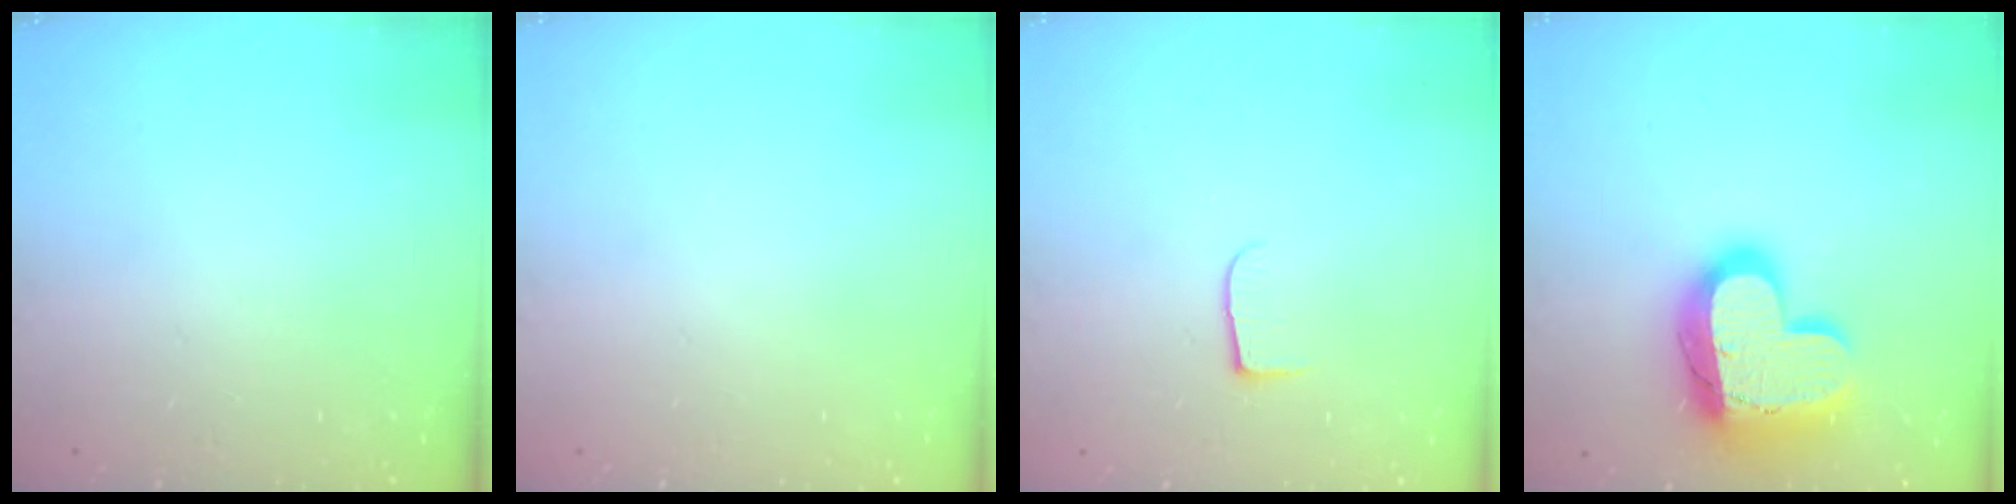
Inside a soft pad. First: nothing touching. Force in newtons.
{"total": 0.0}
{"total": 5.6, "press": 5.5, "slide": 0.7}
{"total": 19.7, "press": 19.7, "slide": 1.4}